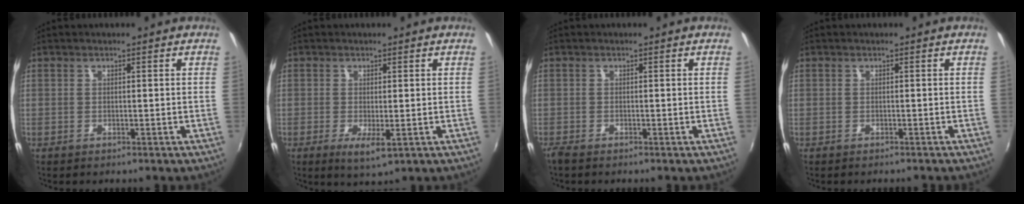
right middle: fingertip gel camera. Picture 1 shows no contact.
{"total": 3.5, "force": [-0.8, 0.8, 3.3], "torque": [-0.061, -0.014, -0.010]}
{"total": 1.0, "force": [-0.9, 0.0, 0.5], "torque": [-0.012, -0.004, -0.019]}
{"total": 1.0, "force": [-0.9, 0.2, 0.2], "torque": [-0.007, -0.005, -0.012]}